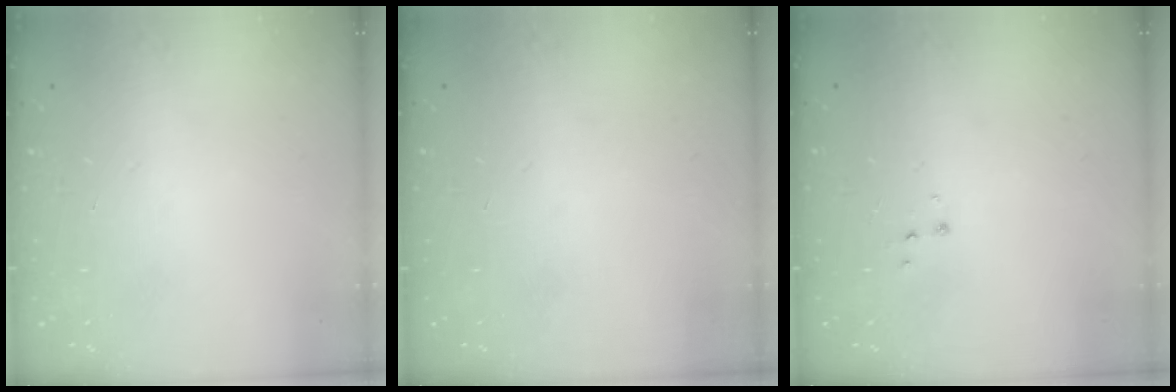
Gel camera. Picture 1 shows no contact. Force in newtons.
{"total": 0.0}
{"total": 3.5, "press": 3.4, "slide": 0.5}